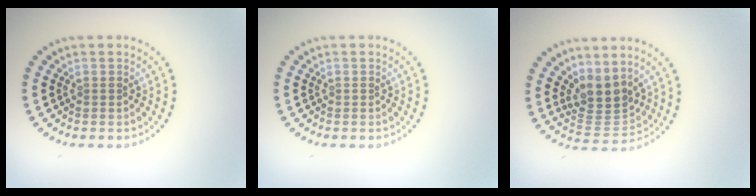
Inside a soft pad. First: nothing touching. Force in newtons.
{"total": 0.0}
{"total": 3.8, "press": 3.1, "slide": 2.2}